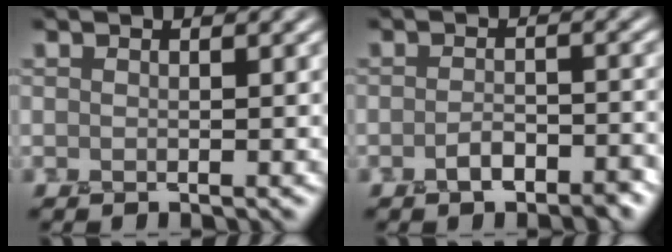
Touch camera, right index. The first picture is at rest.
{"total": 2.7, "force": [-1.8, 1.2, 1.6], "torque": [-0.024, 0.009, -0.031]}